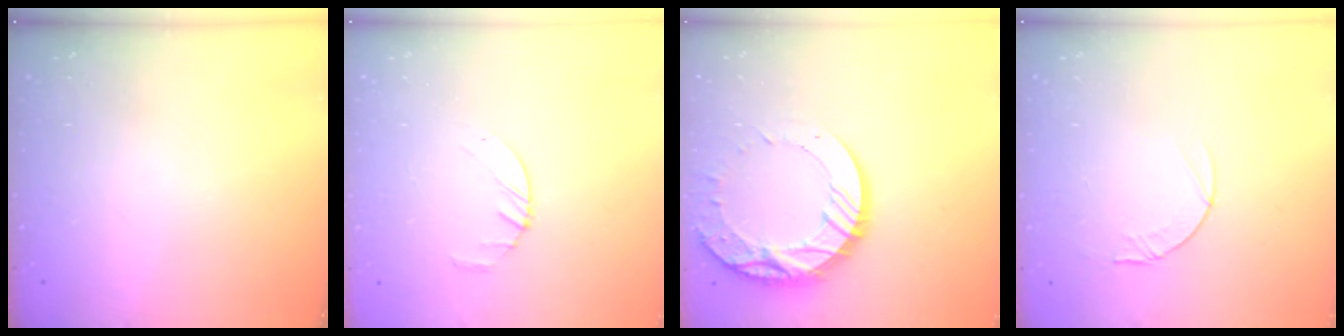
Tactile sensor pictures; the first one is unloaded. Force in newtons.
{"total": 2.4, "press": 2.3, "slide": 0.3}
{"total": 16.6, "press": 16.5, "slide": 1.3}
{"total": 3.9, "press": 3.9, "slide": 0.4}